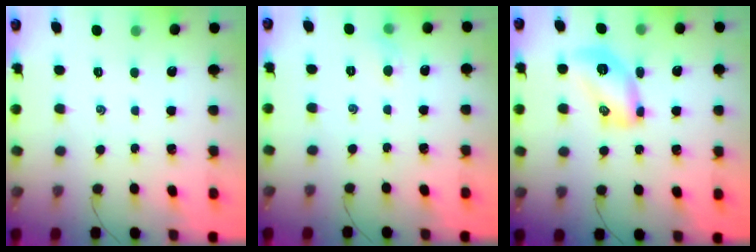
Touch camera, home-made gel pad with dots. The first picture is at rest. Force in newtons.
{"total": 4.0, "press": 3.8, "slide": 1.3}
{"total": 9.7, "press": 9.6, "slide": 1.2}